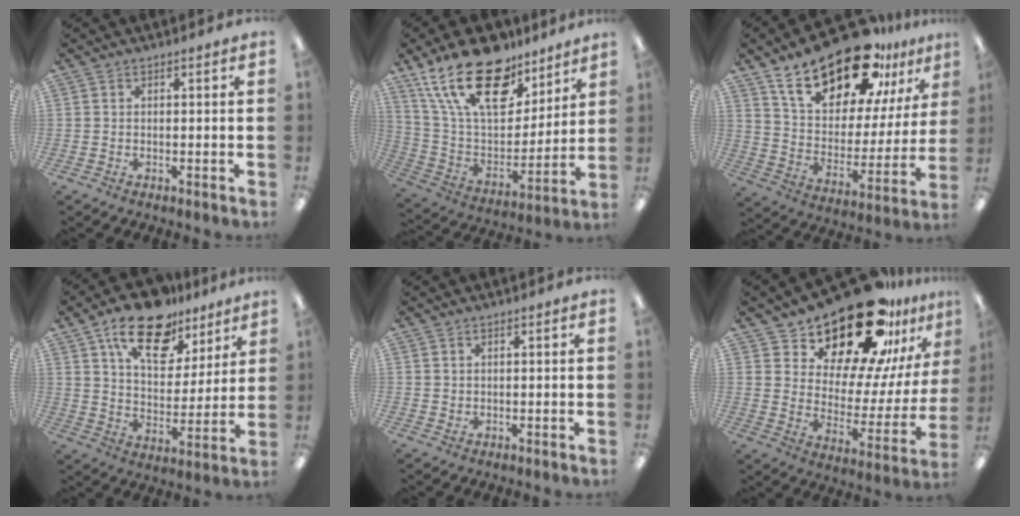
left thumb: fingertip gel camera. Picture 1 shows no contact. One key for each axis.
{"total": 23.3, "fx": 15.4, "fy": 11.2, "fz": 13.4, "tx": -0.263, "ty": -0.084, "tz": 0.273}
{"total": 23.3, "fx": 16.9, "fy": 9.7, "fz": 12.7, "tx": -0.216, "ty": -0.099, "tz": 0.294}
{"total": 17.8, "fx": 11.8, "fy": 9.1, "fz": 9.6, "tx": -0.151, "ty": -0.058, "tz": 0.204}
{"total": 1.1, "fx": 0.7, "fy": 0.9, "fz": 0.2, "tx": -0.005, "ty": 0.003, "tz": 0.013}
{"total": 25.7, "fx": 20.7, "fy": 9.7, "fz": 11.6, "tx": -0.181, "ty": -0.143, "tz": 0.359}